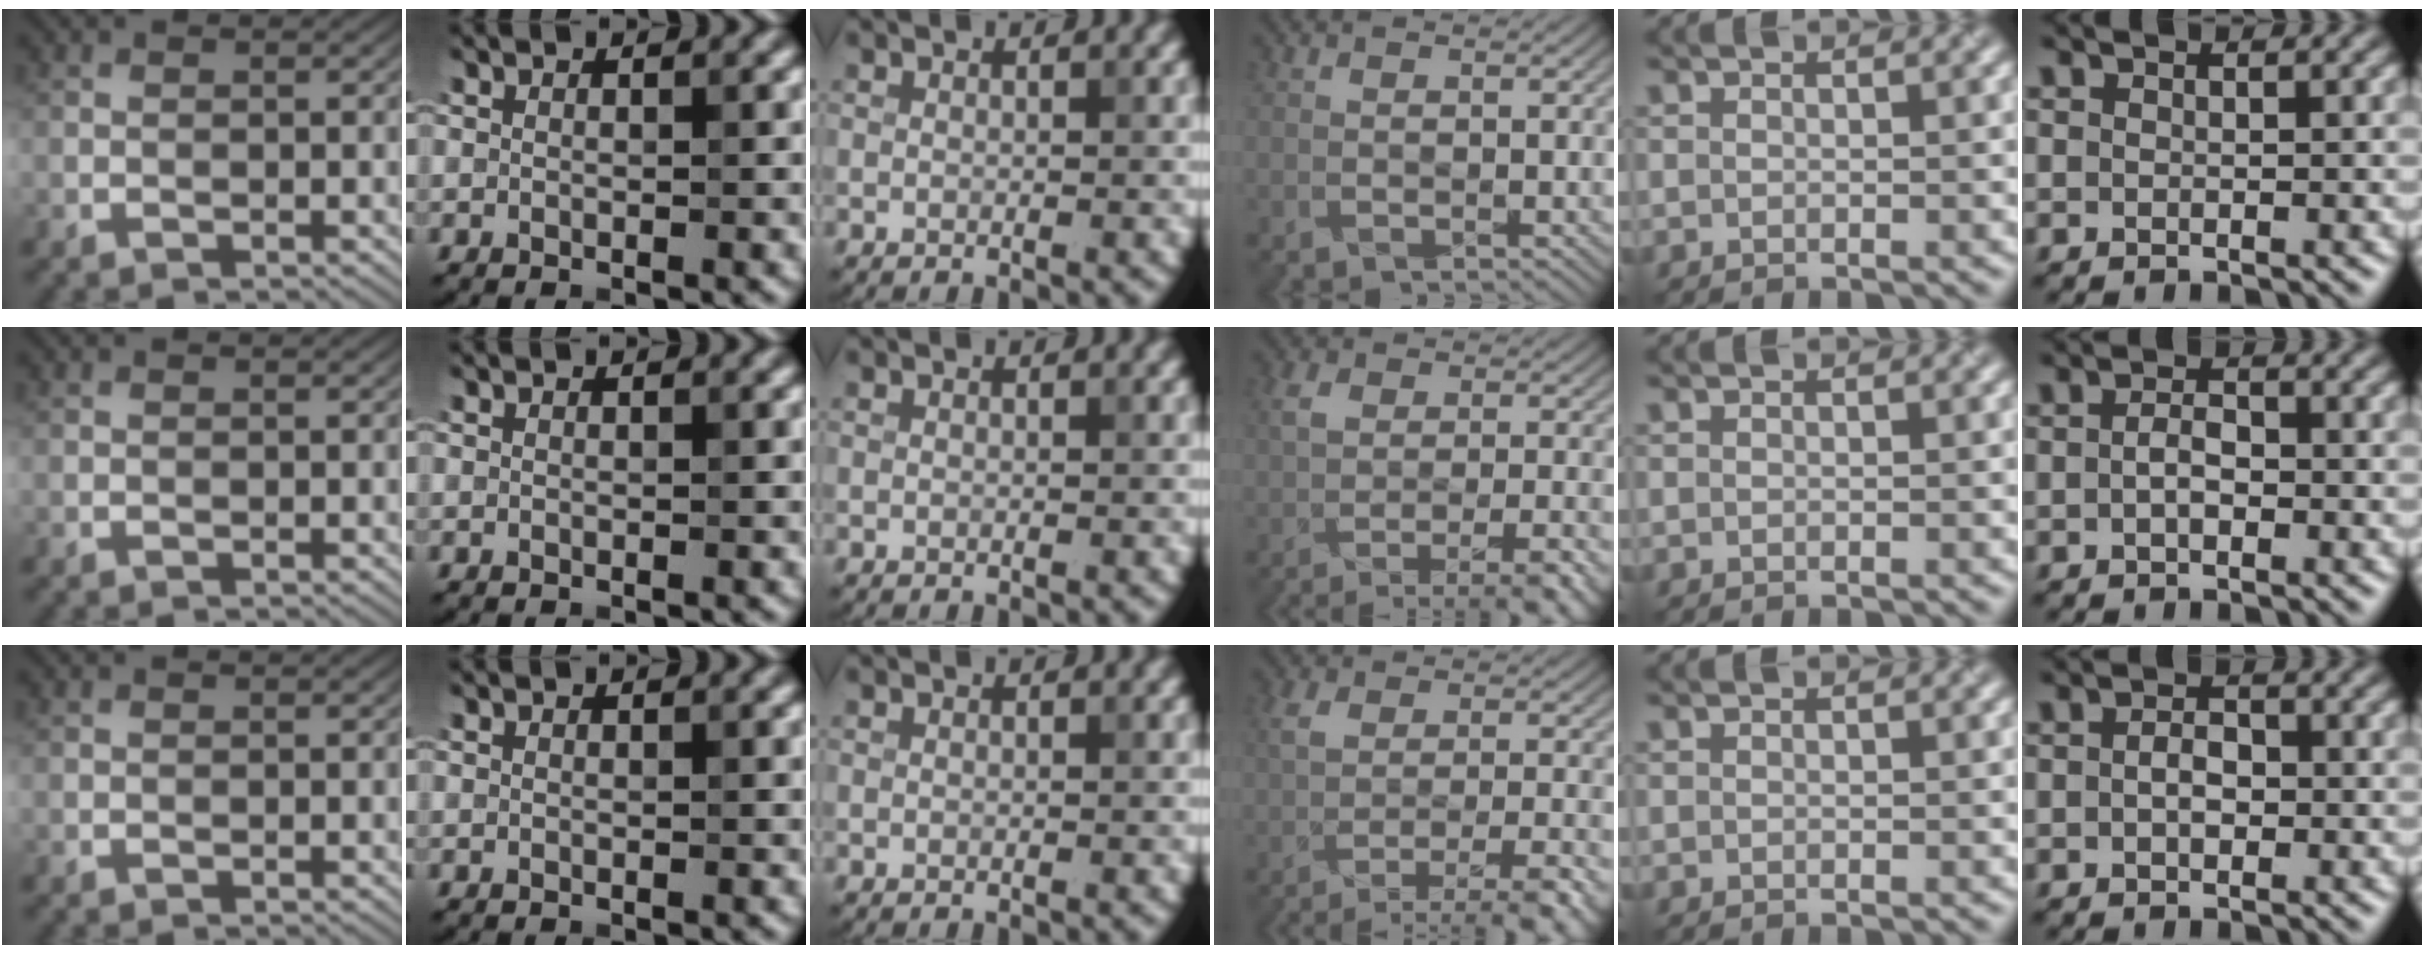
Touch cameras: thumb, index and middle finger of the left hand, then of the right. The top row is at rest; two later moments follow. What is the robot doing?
{"motion": "wrap", "object": "netting"}